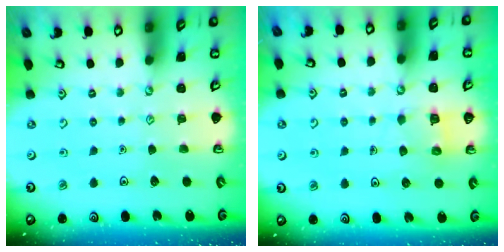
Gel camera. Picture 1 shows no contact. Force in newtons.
{"total": 3.4, "press": 3.4, "slide": 0.3}